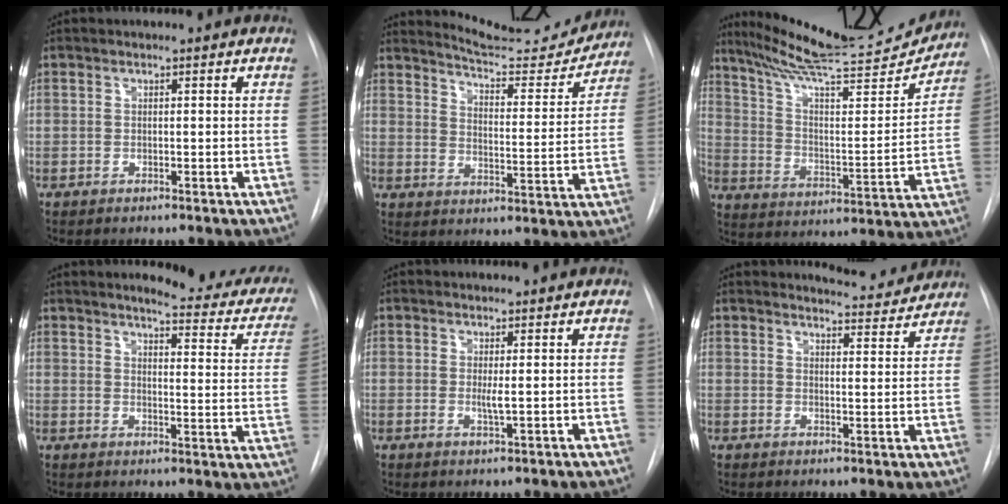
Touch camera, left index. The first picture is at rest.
{"total": 14.1, "force": [13.9, 1.3, 2.3], "torque": [-0.028, -0.040, 0.181]}
{"total": 22.9, "force": [21.1, 2.0, 8.5], "torque": [-0.143, -0.039, 0.309]}
{"total": 17.4, "force": [15.5, 3.0, 7.2], "torque": [-0.064, -0.057, 0.160]}
{"total": 1.5, "force": [0.3, 0.0, 1.5], "torque": [-0.034, -0.003, 0.008]}
{"total": 6.7, "force": [6.6, 1.0, 0.4], "torque": [-0.005, -0.012, 0.077]}